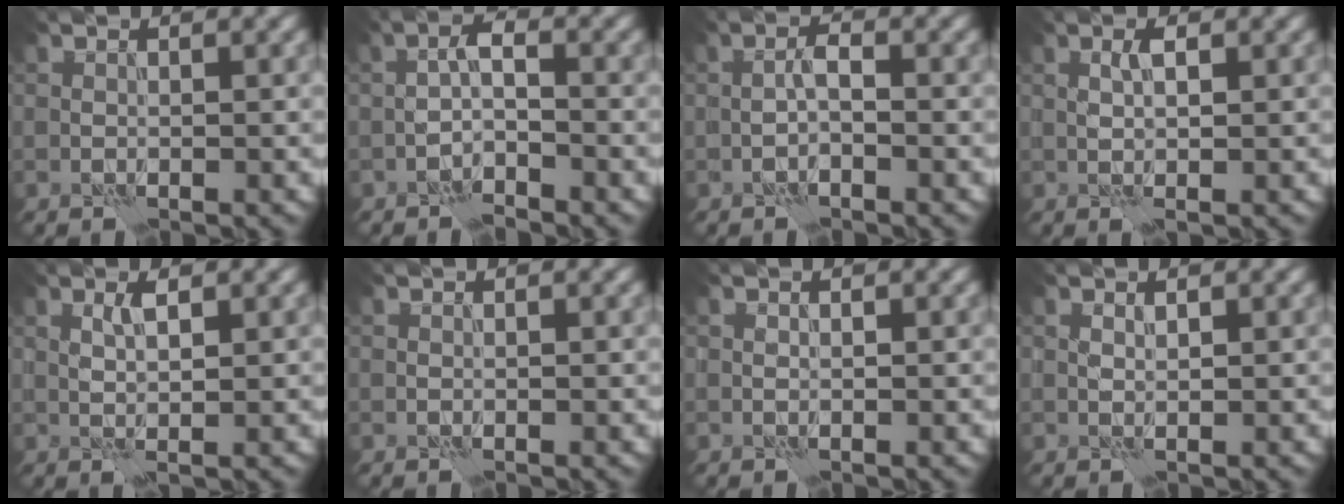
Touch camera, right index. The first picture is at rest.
{"total": 2.4, "force": [-1.6, 0.7, 1.7], "torque": [-0.030, 0.010, -0.038]}
{"total": 1.4, "force": [-0.7, 0.4, 1.2], "torque": [-0.021, 0.008, -0.017]}
{"total": 1.7, "force": [0.4, 0.4, 1.6], "torque": [-0.031, 0.004, 0.006]}
{"total": 1.7, "force": [0.7, 0.3, 1.5], "torque": [-0.030, 0.000, 0.011]}
{"total": 0.0}
{"total": 0.0}
{"total": 0.6, "force": [0.4, 0.2, 0.4], "torque": [-0.011, 0.000, 0.007]}